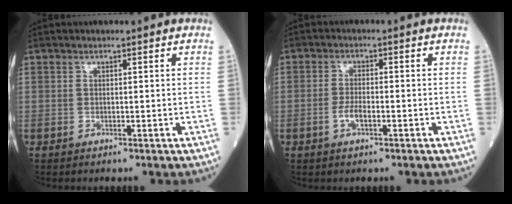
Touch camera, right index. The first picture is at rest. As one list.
[{"total": 2.8, "force": [-1.1, 0.9, 2.4], "torque": [-0.051, 0.001, -0.021]}]